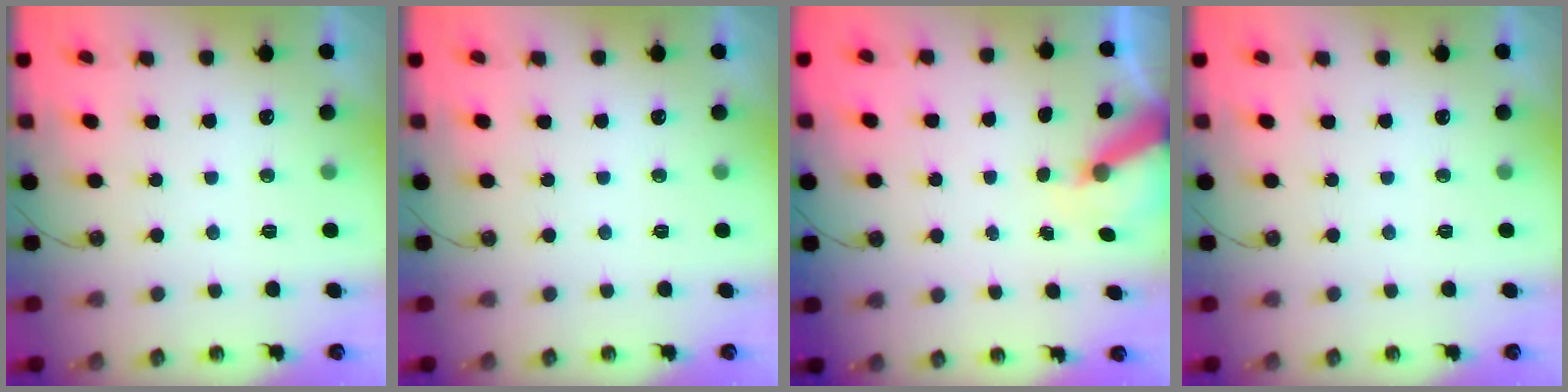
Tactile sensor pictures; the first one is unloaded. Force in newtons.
{"total": 0.0}
{"total": 6.8, "press": 6.7, "slide": 0.8}
{"total": 0.0}